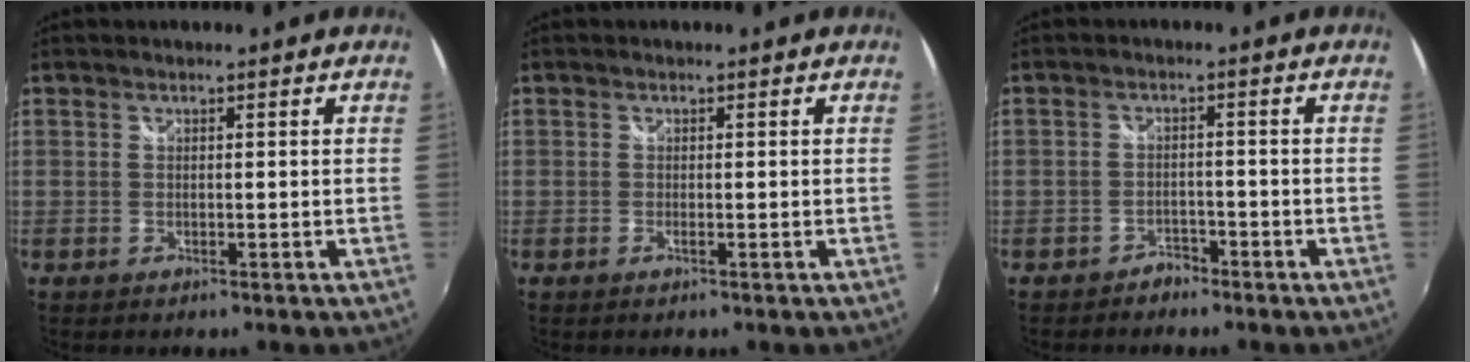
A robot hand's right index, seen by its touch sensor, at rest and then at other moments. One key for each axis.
{"total": 0.7, "fx": -0.4, "fy": -0.1, "fz": 0.6, "tx": -0.009, "ty": -0.001, "tz": -0.009}
{"total": 2.6, "fx": -2.2, "fy": 1.3, "fz": 0.2, "tx": -0.008, "ty": 0.003, "tz": -0.035}